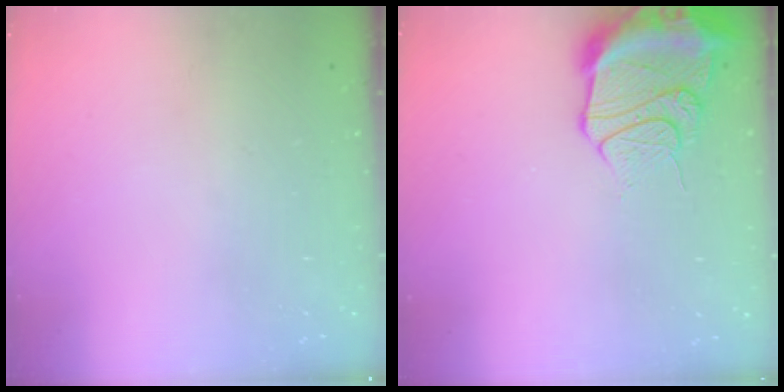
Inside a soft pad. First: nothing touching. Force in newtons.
{"total": 14.0, "press": 13.9, "slide": 1.7}